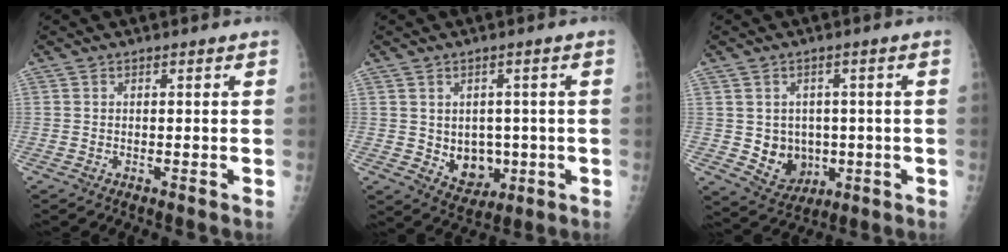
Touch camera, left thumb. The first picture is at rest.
{"total": 7.1, "force": [-0.7, 5.7, 4.2], "torque": [-0.026, -0.005, 0.008]}
{"total": 7.6, "force": [-0.6, 6.6, 3.8], "torque": [-0.022, -0.002, 0.011]}